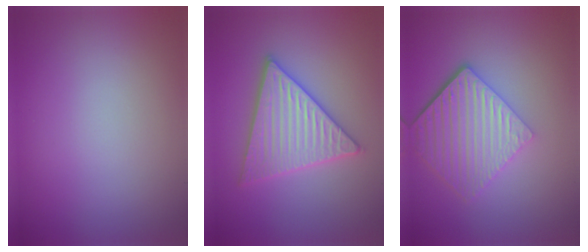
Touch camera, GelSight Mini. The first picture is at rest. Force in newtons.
{"total": 5.6, "press": 5.6, "slide": 0.5}
{"total": 5.8, "press": 4.2, "slide": 4.1}